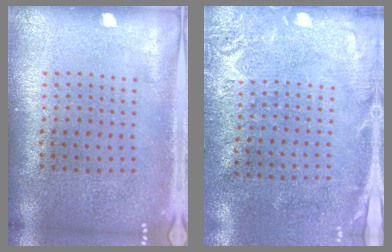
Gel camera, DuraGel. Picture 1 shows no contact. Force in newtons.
{"total": 2.7, "press": 2.4, "slide": 1.2}